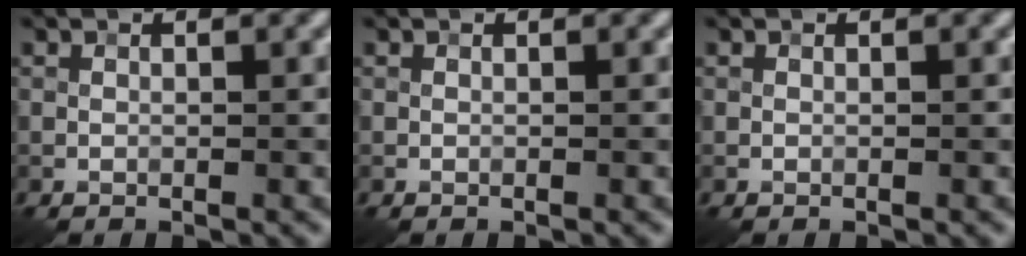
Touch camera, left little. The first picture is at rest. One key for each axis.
{"total": 0.0}
{"total": 0.0}